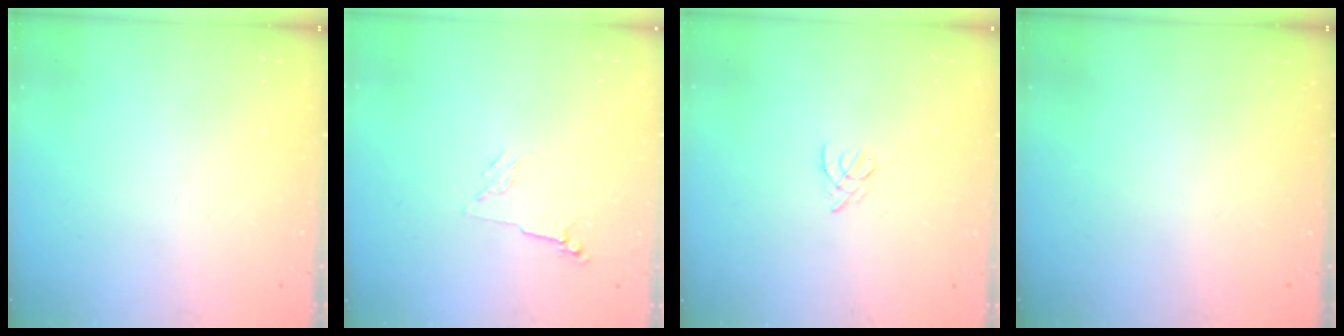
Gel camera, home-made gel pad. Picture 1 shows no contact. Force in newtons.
{"total": 2.8, "press": 2.7, "slide": 0.6}
{"total": 2.0, "press": 1.9, "slide": 0.5}
{"total": 0.0}